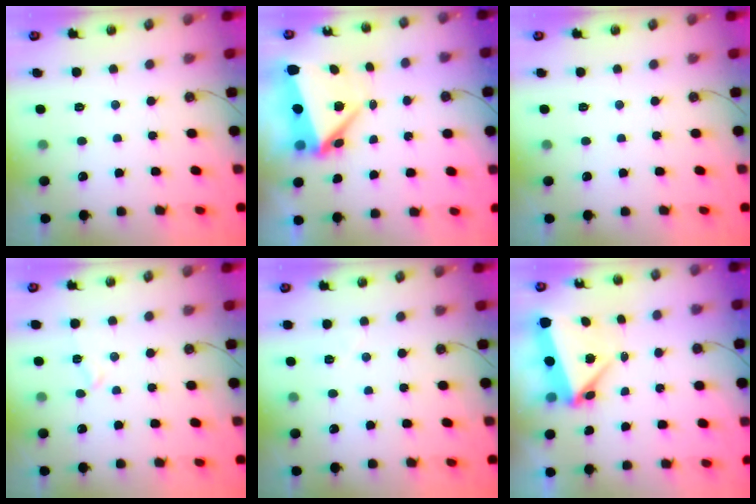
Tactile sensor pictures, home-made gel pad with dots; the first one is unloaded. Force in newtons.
{"total": 7.5, "press": 7.4, "slide": 0.9}
{"total": 0.0}
{"total": 5.2, "press": 4.7, "slide": 2.3}
{"total": 3.8, "press": 3.4, "slide": 1.7}
{"total": 6.5, "press": 5.0, "slide": 4.2}